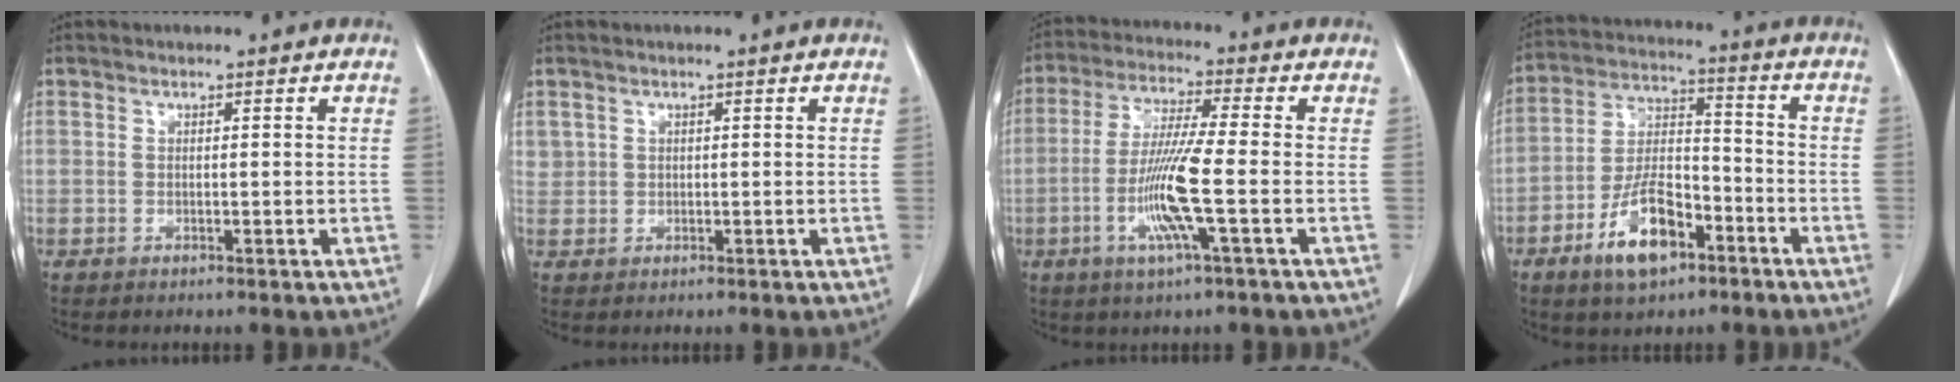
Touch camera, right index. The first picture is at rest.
{"total": 1.4, "force": [0.7, 1.2, 0.1], "torque": [0.013, 0.008, 0.011]}
{"total": 10.0, "force": [-2.7, -0.3, 9.7], "torque": [-0.195, -0.010, -0.056]}
{"total": 11.2, "force": [-6.0, 4.9, 8.1], "torque": [-0.163, 0.010, -0.104]}